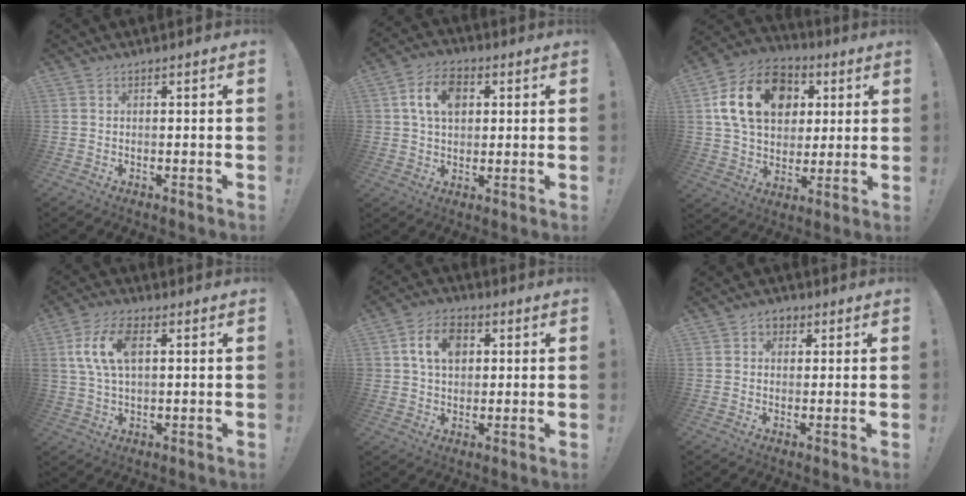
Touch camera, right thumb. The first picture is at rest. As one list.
[{"total": 10.1, "force": [2.9, 7.2, 6.5], "torque": [-0.107, 0.011, 0.055]}, {"total": 20.6, "force": [6.5, 15.0, 12.6], "torque": [-0.205, -0.010, 0.121]}, {"total": 10.8, "force": [2.9, 5.8, 8.6], "torque": [-0.172, 0.004, 0.051]}, {"total": 9.9, "force": [2.9, 7.4, 6.0], "torque": [-0.093, 0.007, 0.054]}, {"total": 3.4, "force": [1.2, 2.8, 1.6], "torque": [-0.014, -0.002, 0.019]}]